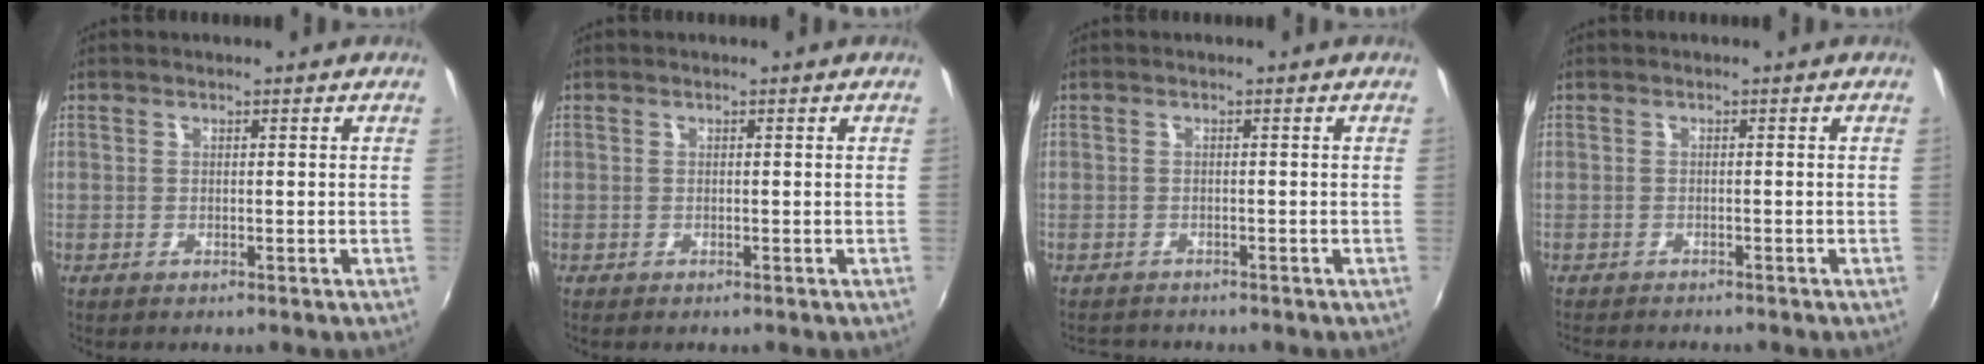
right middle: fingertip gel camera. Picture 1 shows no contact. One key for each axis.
{"total": 0.0}
{"total": 3.1, "fx": -2.9, "fy": 0.9, "fz": 0.5, "tx": -0.018, "ty": -0.012, "tz": -0.048}
{"total": 3.5, "fx": -3.2, "fy": 0.7, "fz": 1.0, "tx": -0.029, "ty": -0.018, "tz": -0.054}